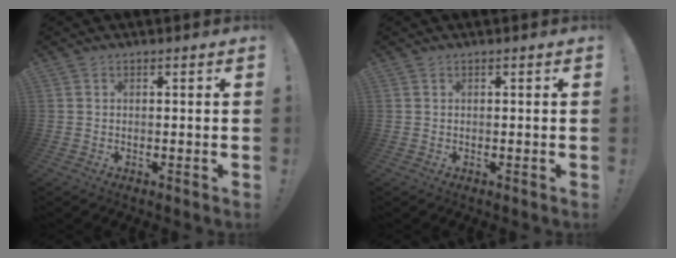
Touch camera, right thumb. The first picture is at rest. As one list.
[{"total": 0.0}]